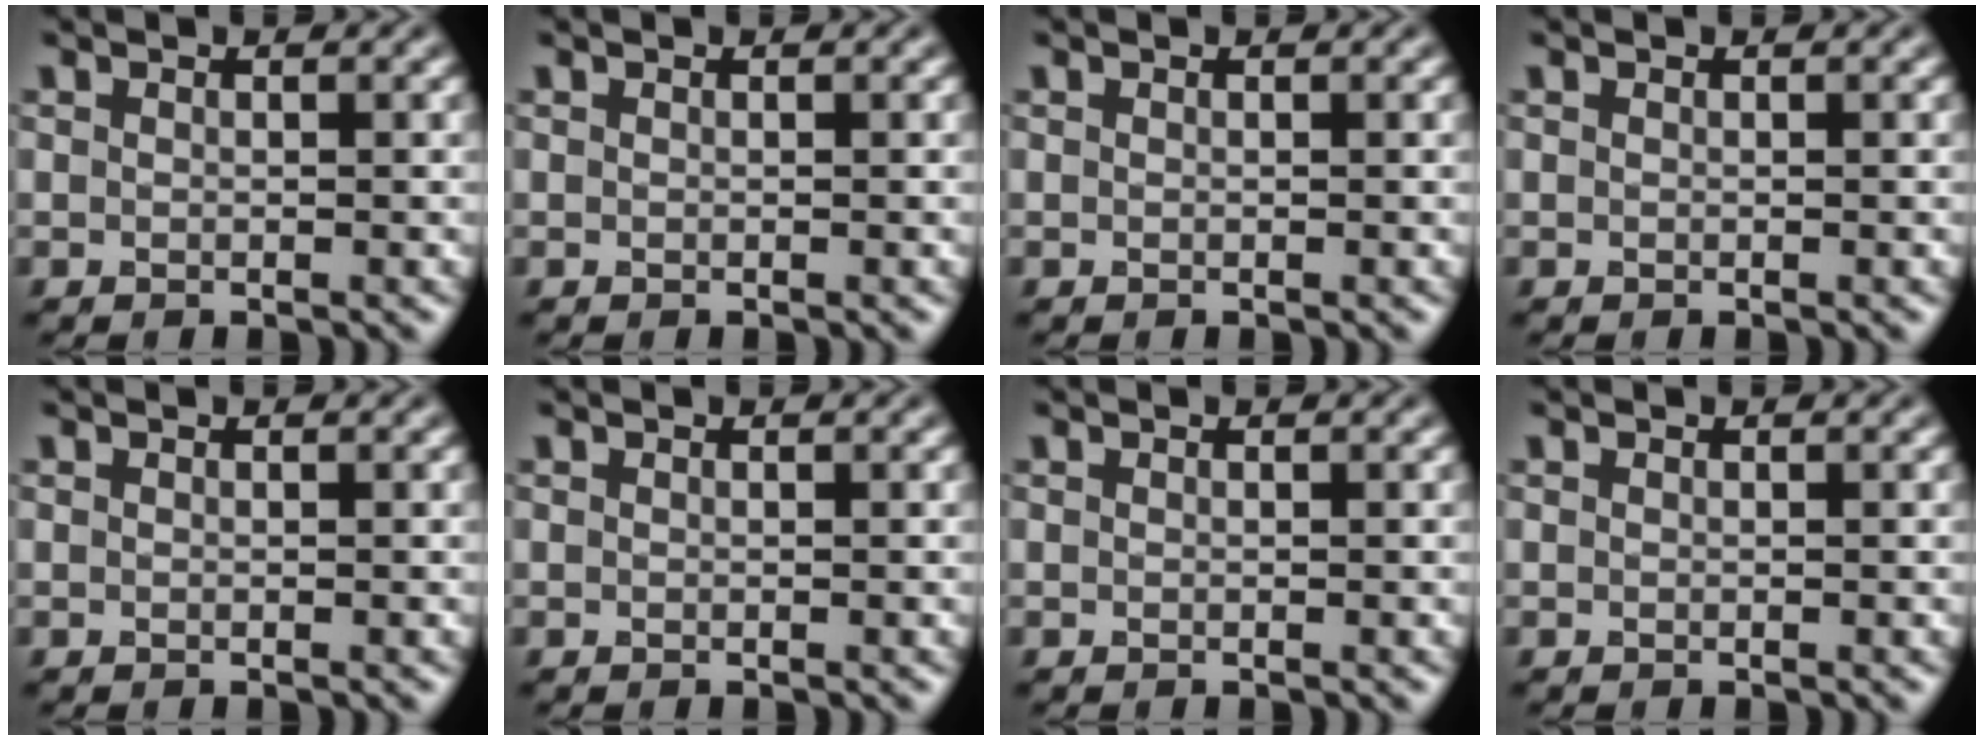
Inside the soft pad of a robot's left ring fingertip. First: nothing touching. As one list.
[{"total": 0.0}, {"total": 0.0}, {"total": 0.0}, {"total": 0.0}, {"total": 0.0}, {"total": 0.0}, {"total": 0.0}]